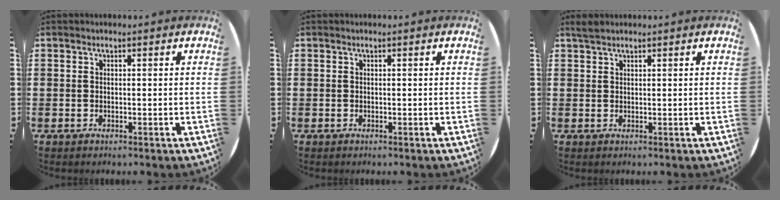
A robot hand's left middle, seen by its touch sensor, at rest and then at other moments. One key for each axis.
{"total": 0.0}
{"total": 1.4, "fx": 1.3, "fy": 0.2, "fz": 0.4, "tx": -0.011, "ty": 0.002, "tz": 0.024}